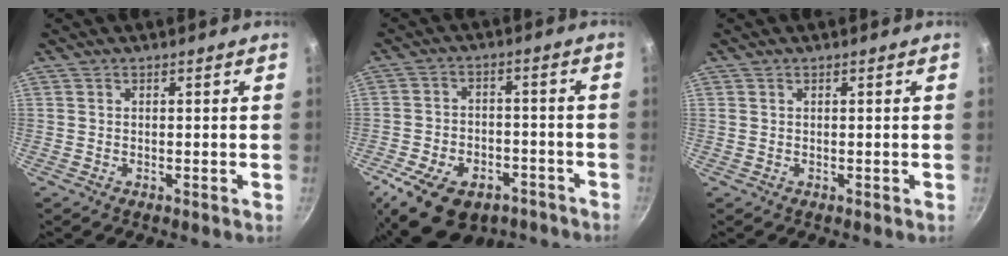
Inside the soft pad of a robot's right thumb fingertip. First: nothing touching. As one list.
[{"total": 16.4, "force": [-9.4, 10.1, 8.9], "torque": [-0.138, 0.042, -0.141]}, {"total": 0.0}]